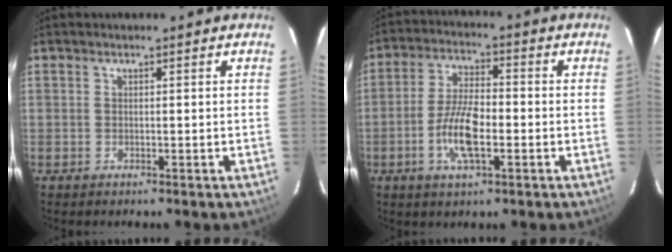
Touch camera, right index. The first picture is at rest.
{"total": 8.9, "force": [-2.8, 3.0, 7.9], "torque": [-0.161, 0.001, -0.054]}